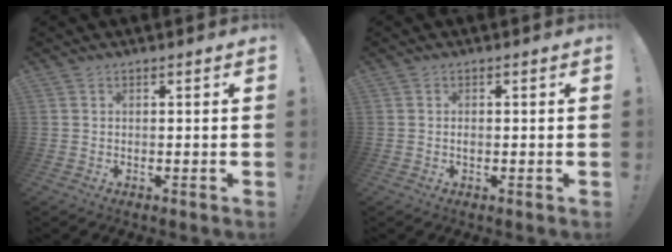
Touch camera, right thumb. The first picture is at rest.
{"total": 0.6, "force": [-0.3, 0.4, 0.4], "torque": [-0.001, -0.002, -0.007]}